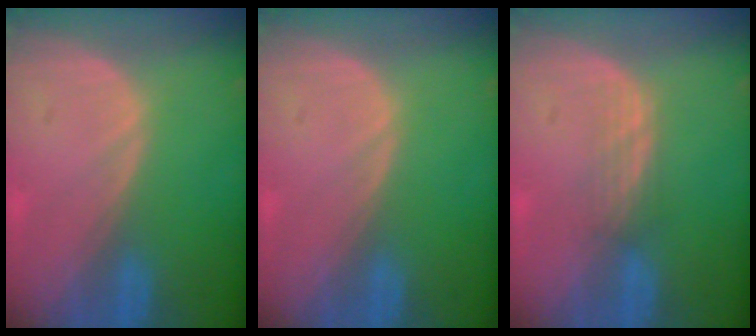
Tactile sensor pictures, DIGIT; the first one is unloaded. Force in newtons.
{"total": 0.0}
{"total": 2.2, "press": 2.2, "slide": 0.4}